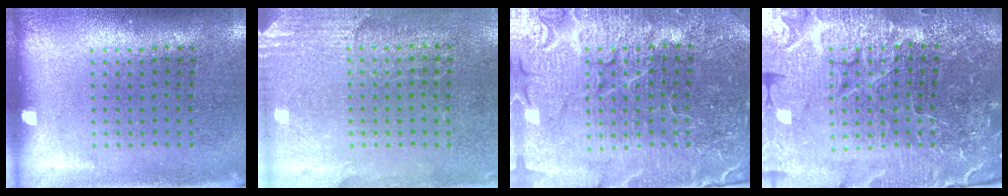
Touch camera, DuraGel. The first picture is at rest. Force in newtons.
{"total": 2.6, "press": 2.4, "slide": 1.1}
{"total": 5.3, "press": 4.9, "slide": 2.1}
{"total": 6.2, "press": 5.5, "slide": 2.9}